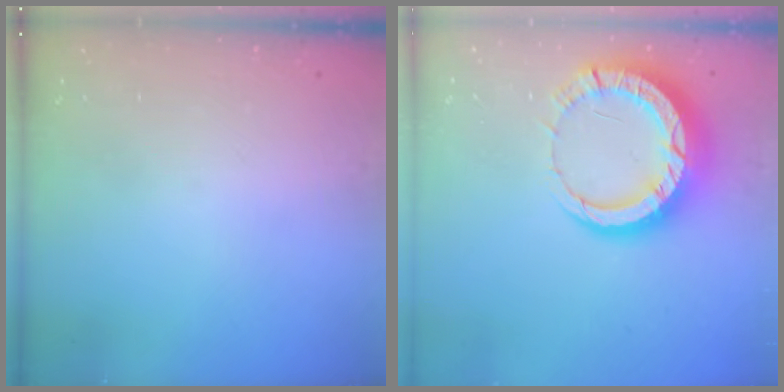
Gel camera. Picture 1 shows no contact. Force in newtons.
{"total": 13.4, "press": 13.3, "slide": 1.4}